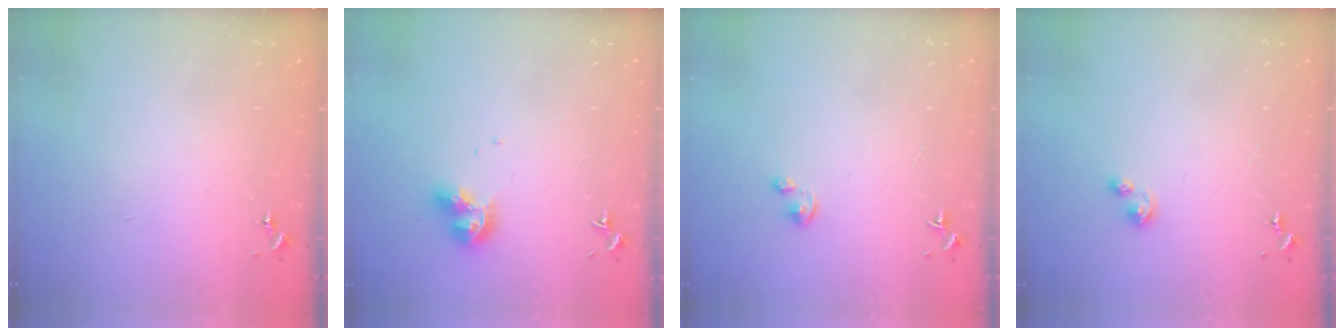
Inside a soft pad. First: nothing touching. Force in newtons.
{"total": 9.4, "press": 9.4, "slide": 1.2}
{"total": 2.5, "press": 2.5, "slide": 0.3}
{"total": 2.6, "press": 2.6, "slide": 0.3}